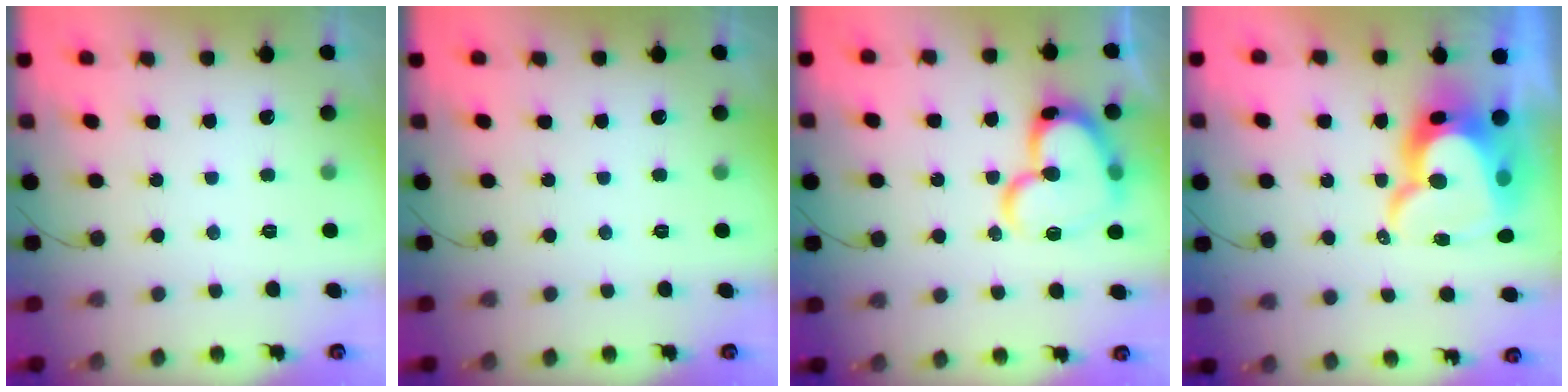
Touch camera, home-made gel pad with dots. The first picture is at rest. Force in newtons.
{"total": 0.0}
{"total": 20.2, "press": 20.1, "slide": 2.3}
{"total": 18.6, "press": 18.6, "slide": 1.3}